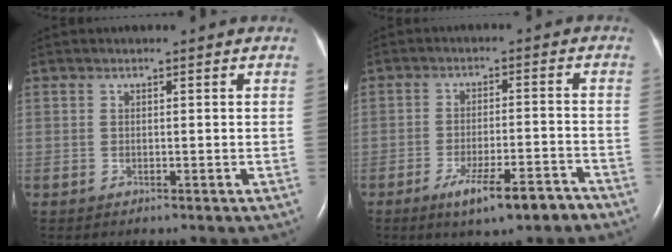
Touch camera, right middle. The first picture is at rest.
{"total": 8.0, "force": [-5.6, 1.3, 5.7], "torque": [-0.094, -0.010, -0.085]}